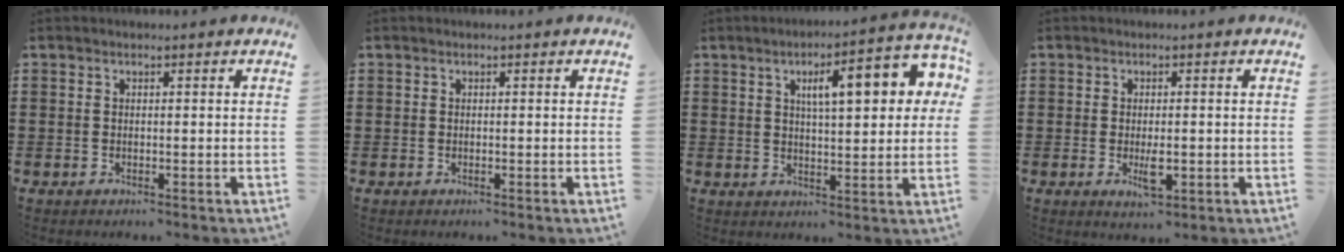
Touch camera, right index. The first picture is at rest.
{"total": 0.0}
{"total": 9.3, "force": [3.3, 2.8, 8.2], "torque": [-0.123, -0.006, 0.044]}
{"total": 3.4, "force": [-0.6, 1.2, 3.1], "torque": [-0.053, 0.002, -0.010]}